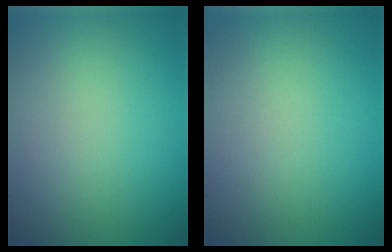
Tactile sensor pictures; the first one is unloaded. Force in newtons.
{"total": 0.0}